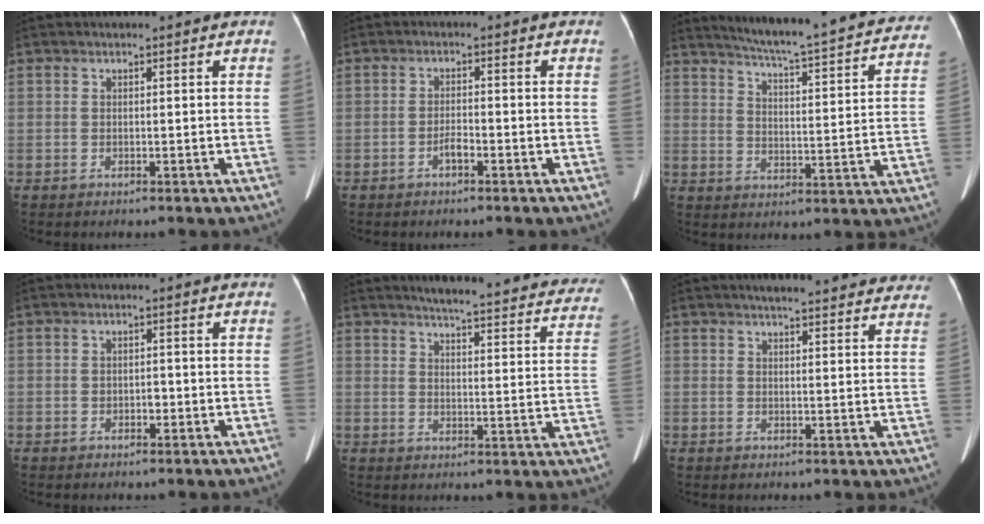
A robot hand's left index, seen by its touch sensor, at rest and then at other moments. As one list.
[{"total": 1.8, "force": [-1.3, 0.4, 1.3], "torque": [-0.024, 0.001, -0.021]}, {"total": 26.1, "force": [23.6, 2.2, 10.8], "torque": [-0.159, -0.058, 0.290]}, {"total": 1.2, "force": [-0.6, 0.8, 0.8], "torque": [-0.013, 0.002, -0.008]}, {"total": 27.7, "force": [25.5, 3.2, 10.4], "torque": [-0.130, -0.076, 0.284]}, {"total": 18.0, "force": [16.4, 3.0, 6.9], "torque": [-0.074, -0.003, 0.184]}]